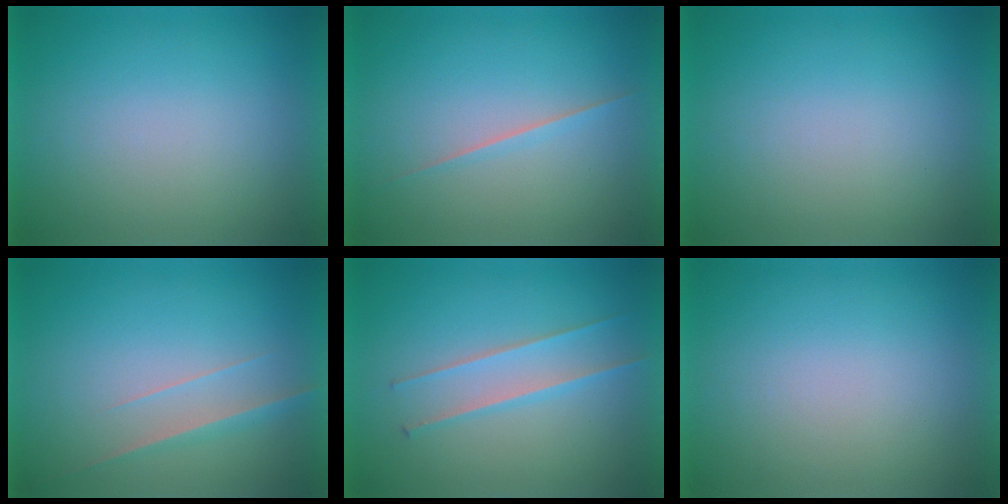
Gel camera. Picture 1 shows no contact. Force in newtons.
{"total": 1.7}
{"total": 0.0}
{"total": 2.9}
{"total": 2.4}
{"total": 1.3}